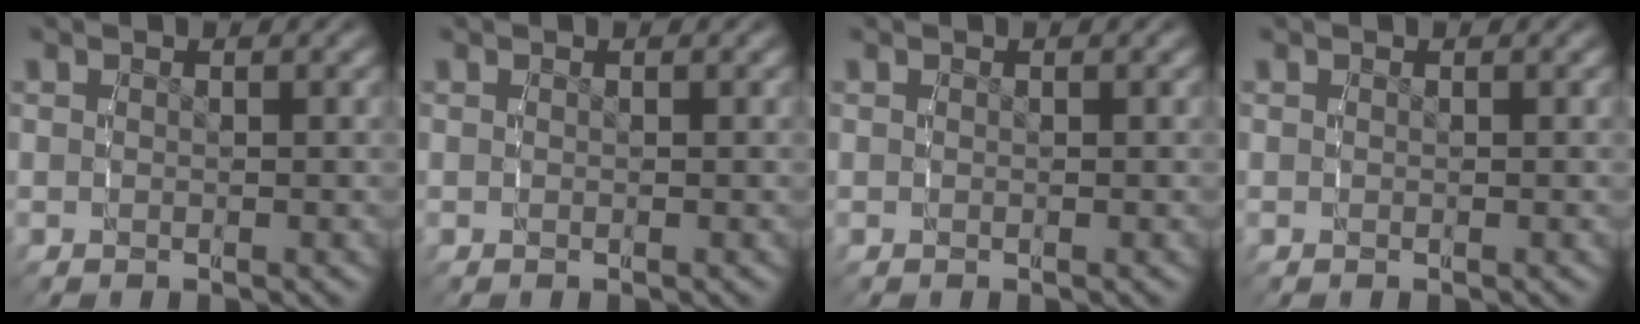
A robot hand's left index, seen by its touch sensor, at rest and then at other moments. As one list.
[{"total": 0.0}, {"total": 0.0}, {"total": 0.0}]